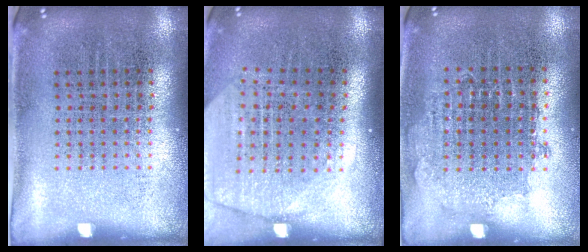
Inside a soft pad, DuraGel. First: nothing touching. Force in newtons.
{"total": 1.9, "press": 1.6, "slide": 1.0}
{"total": 0.8, "press": 0.8, "slide": 0.2}